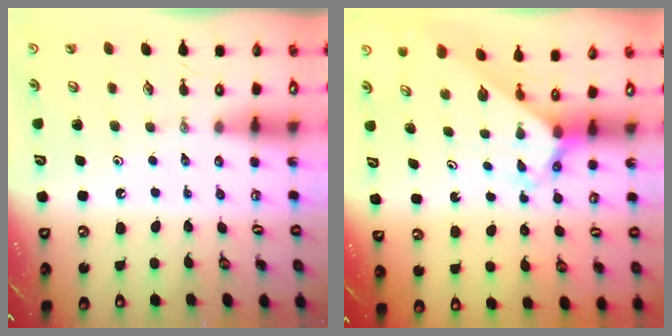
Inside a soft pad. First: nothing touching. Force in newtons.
{"total": 2.5, "press": 2.5, "slide": 0.1}